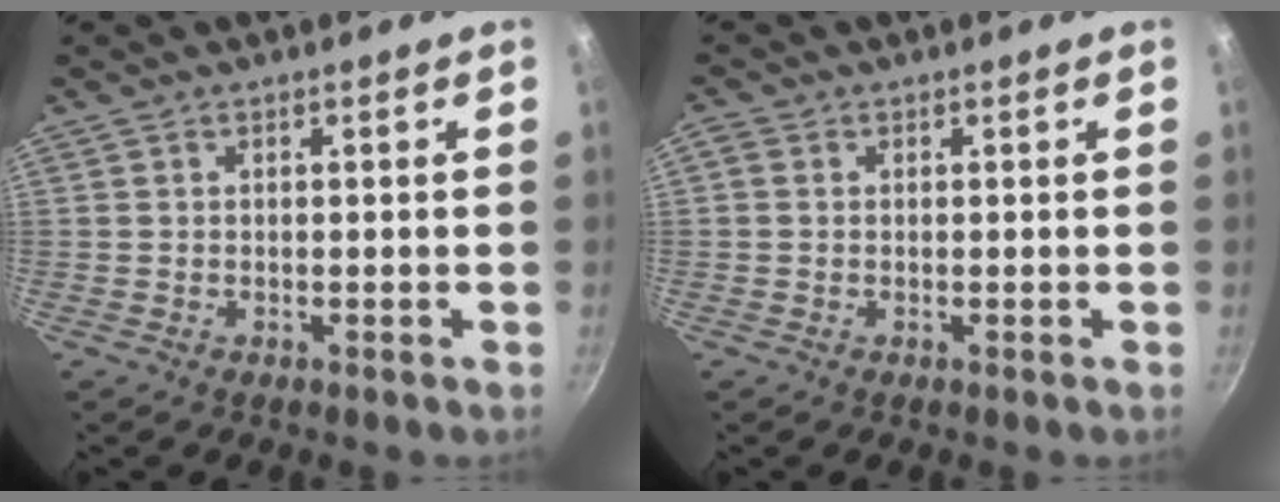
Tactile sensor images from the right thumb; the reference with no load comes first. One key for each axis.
{"total": 1.2, "fx": 0.0, "fy": 1.0, "fz": 0.7, "tx": -0.017, "ty": 0.004, "tz": -0.003}